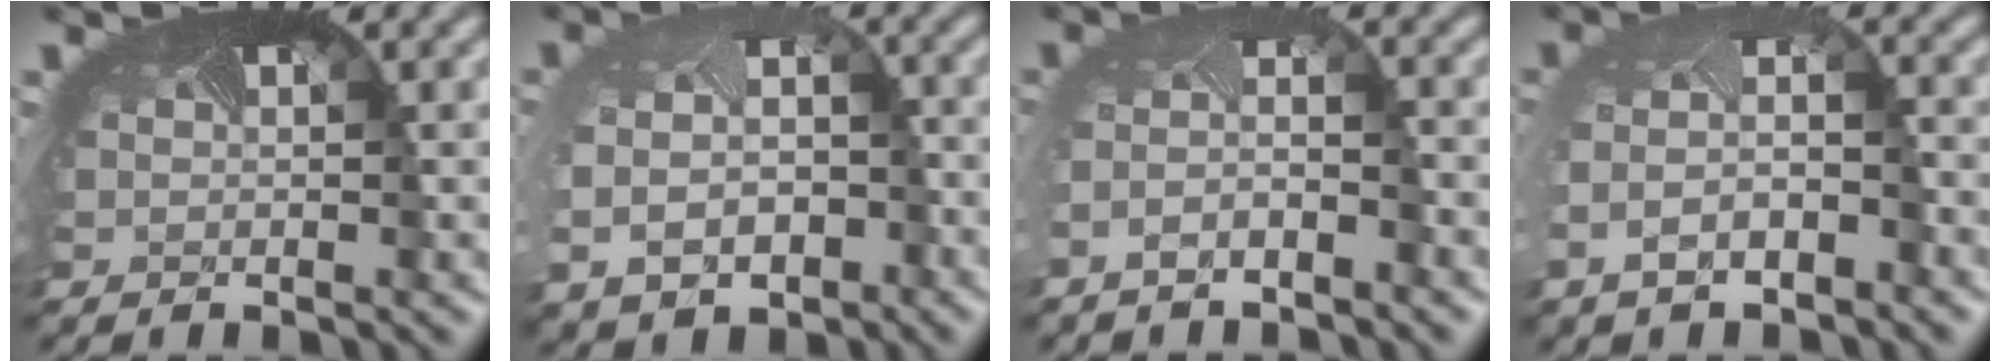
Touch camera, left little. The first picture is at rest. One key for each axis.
{"total": 7.4, "fx": -2.8, "fy": 5.1, "fz": 4.5, "tx": -0.094, "ty": -0.038, "tz": -0.023}
{"total": 2.5, "fx": -2.1, "fy": 0.1, "fz": 1.3, "tx": -0.033, "ty": -0.008, "tz": -0.042}
{"total": 3.9, "fx": -2.2, "fy": 1.6, "fz": 2.9, "tx": -0.066, "ty": -0.012, "tz": -0.041}